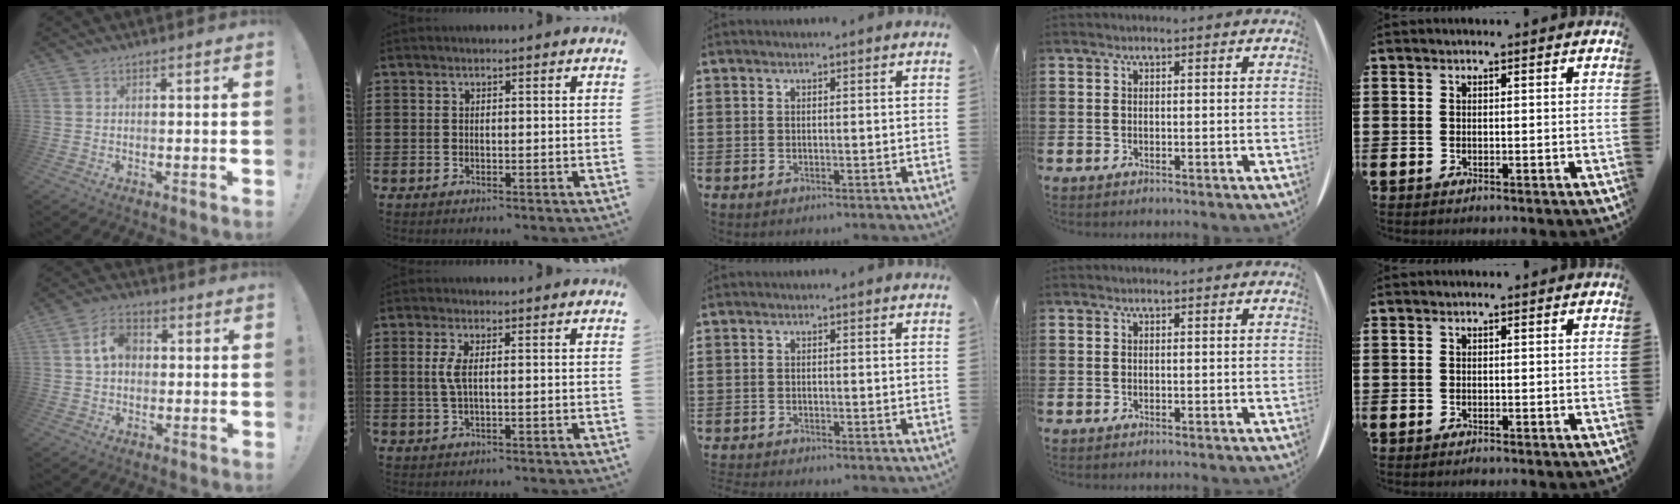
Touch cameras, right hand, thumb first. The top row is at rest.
{"thumb": {"total": 7.7, "force": [1.4, 5.7, 5.0], "torque": [-0.083, 0.014, 0.027]}, "index": {"total": 2.8, "force": [0.2, 0.6, 2.8], "torque": [-0.069, -0.006, -0.003]}, "middle": {"total": 0.9, "force": [-0.9, 0.0, 0.0], "torque": [-0.002, 0.001, -0.020]}}